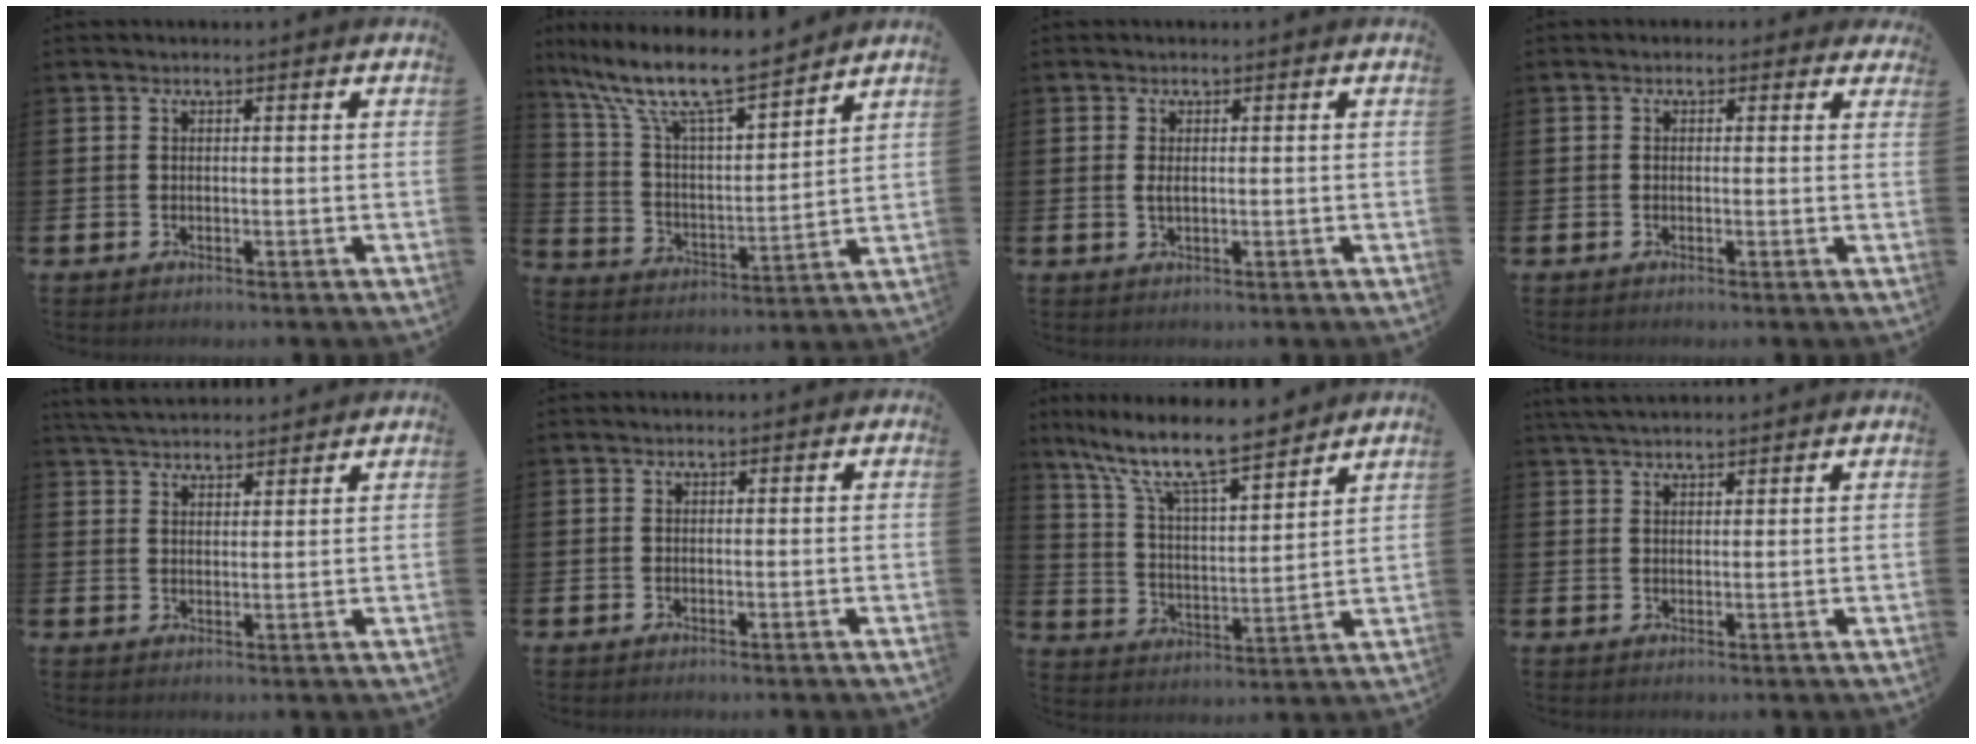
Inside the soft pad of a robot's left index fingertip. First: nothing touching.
{"total": 10.8, "force": [9.5, 1.6, 4.9], "torque": [-0.139, -0.061, 0.163]}
{"total": 1.1, "force": [0.2, 0.5, 1.0], "torque": [-0.018, 0.003, 0.001]}
{"total": 0.7, "force": [0.1, 0.6, 0.2], "torque": [-0.002, 0.008, -0.001]}
{"total": 4.2, "force": [4.1, 0.8, 0.5], "torque": [-0.019, -0.018, 0.076]}
{"total": 0.0}
{"total": 11.1, "force": [9.6, 2.1, 5.3], "torque": [-0.137, -0.059, 0.164]}
{"total": 3.2, "force": [3.0, 0.6, 1.0], "torque": [-0.022, -0.008, 0.055]}